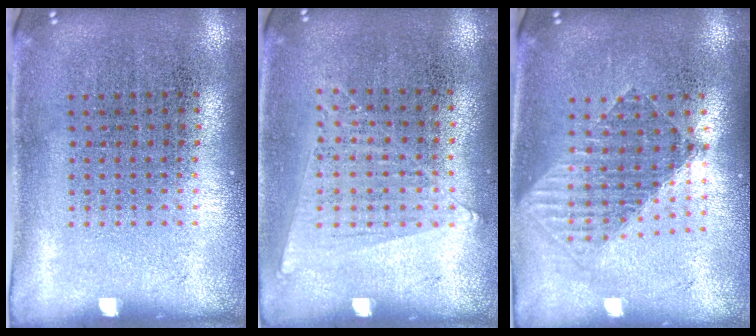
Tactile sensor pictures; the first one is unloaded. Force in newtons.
{"total": 0.7, "press": 0.5, "slide": 0.5}
{"total": 1.5, "press": 1.3, "slide": 0.7}